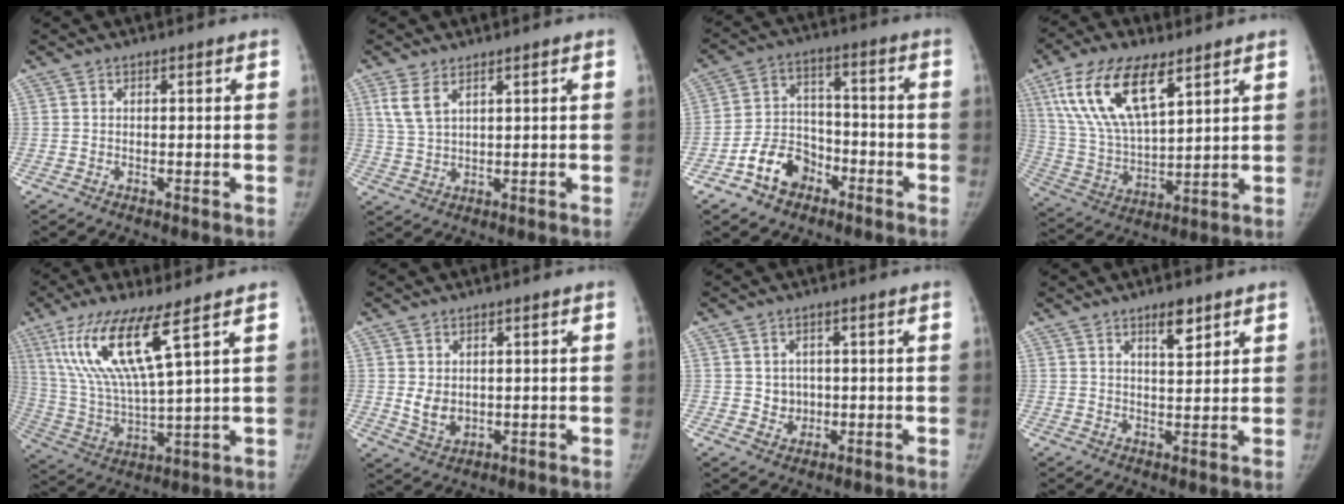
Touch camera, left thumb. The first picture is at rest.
{"total": 5.1, "force": [2.8, 2.3, 3.6], "torque": [-0.076, -0.005, 0.067]}
{"total": 10.0, "force": [-5.6, 7.1, 4.2], "torque": [-0.047, 0.051, -0.100]}
{"total": 18.3, "force": [9.4, 8.0, 13.6], "torque": [-0.245, -0.027, 0.182]}
{"total": 16.1, "force": [8.2, 2.6, 13.6], "torque": [-0.290, -0.038, 0.167]}
{"total": 4.6, "force": [0.4, 3.4, 2.9], "torque": [-0.036, -0.013, 0.020]}
{"total": 3.6, "force": [0.1, 3.3, 1.4], "torque": [0.000, 0.001, 0.006]}
{"total": 4.6, "force": [3.0, 1.5, 3.2], "torque": [-0.037, -0.022, 0.048]}